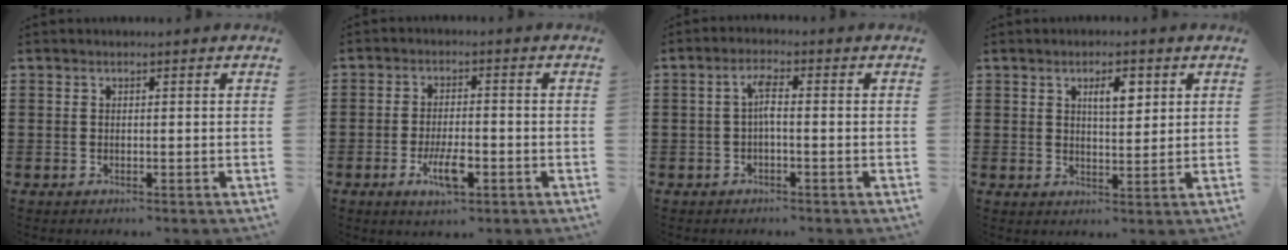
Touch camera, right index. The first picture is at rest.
{"total": 6.0, "force": [-2.4, 2.0, 5.1], "torque": [-0.110, -0.004, -0.047]}
{"total": 2.7, "force": [-0.4, 0.6, 2.6], "torque": [-0.053, 0.004, -0.009]}
{"total": 4.2, "force": [1.8, 1.5, 3.5], "torque": [-0.057, 0.003, 0.025]}